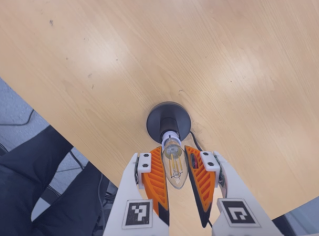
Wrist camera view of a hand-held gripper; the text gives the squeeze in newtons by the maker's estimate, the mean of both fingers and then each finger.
{"total": 12.6, "left": 12.0, "right": 13.2}